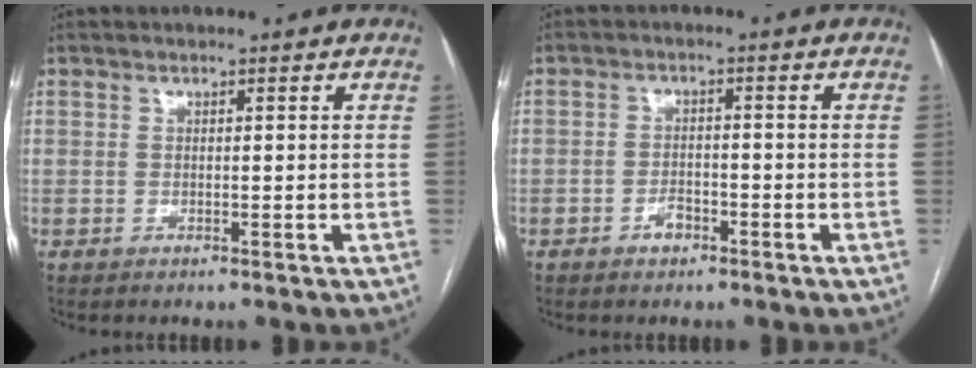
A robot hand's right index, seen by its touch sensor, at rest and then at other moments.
{"total": 2.4, "force": [-1.6, 1.3, 1.3], "torque": [-0.021, 0.005, -0.024]}